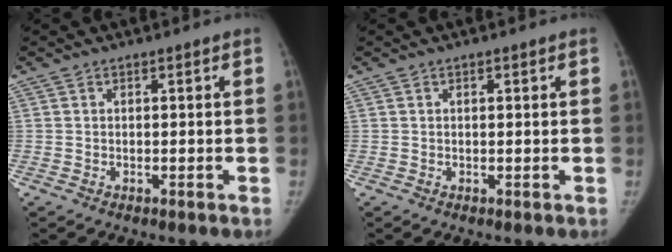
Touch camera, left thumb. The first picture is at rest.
{"total": 0.6, "force": [0.3, 0.3, 0.5], "torque": [-0.006, -0.001, 0.006]}